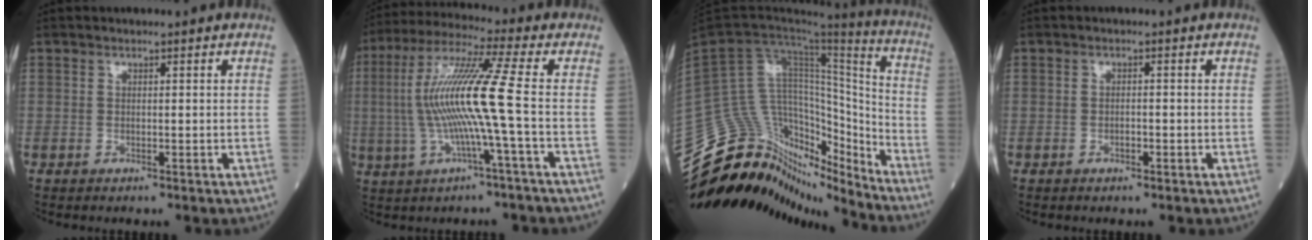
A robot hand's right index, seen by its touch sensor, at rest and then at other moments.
{"total": 13.1, "force": [-1.1, -1.2, 13.0], "torque": [-0.266, 0.012, -0.027]}
{"total": 28.9, "force": [-25.7, 8.7, 10.0], "torque": [-0.227, 0.032, -0.406]}
{"total": 0.9, "force": [-0.6, 0.4, 0.5], "torque": [-0.007, 0.003, -0.010]}